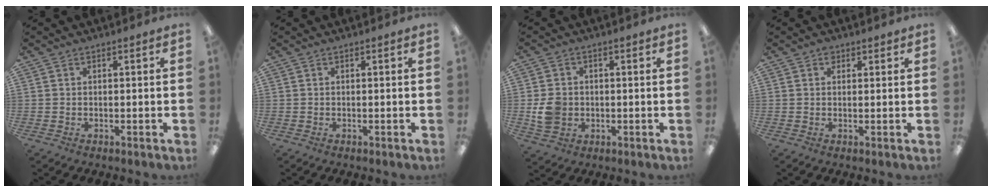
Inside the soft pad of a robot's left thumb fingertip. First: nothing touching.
{"total": 0.0}
{"total": 6.3, "force": [-0.6, 5.5, 3.0], "torque": [-0.037, 0.005, -0.009]}
{"total": 1.6, "force": [1.0, 1.1, 0.6], "torque": [-0.004, -0.002, 0.017]}